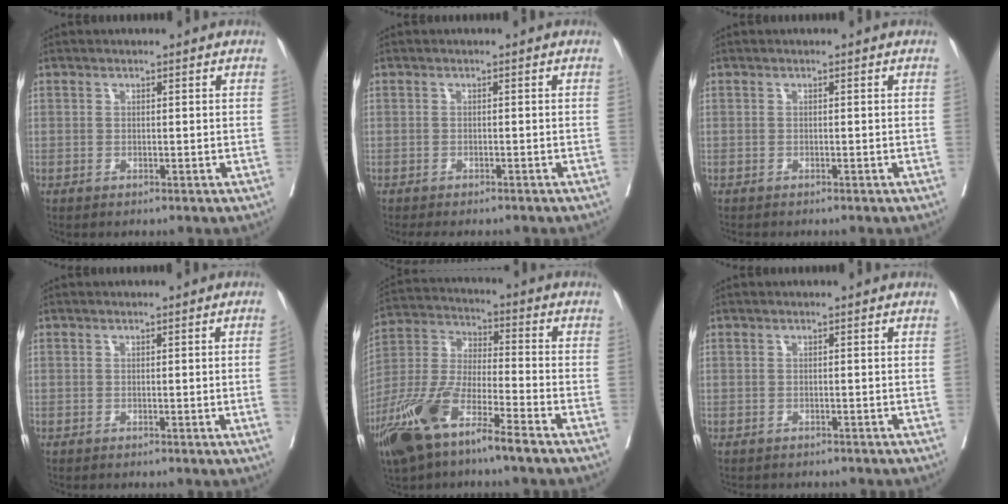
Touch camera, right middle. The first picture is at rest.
{"total": 5.5, "force": [-4.8, 1.8, 2.0], "torque": [-0.018, -0.005, -0.064]}
{"total": 1.2, "force": [-1.1, 0.3, 0.4], "torque": [-0.008, -0.002, -0.014]}
{"total": 1.7, "force": [-0.3, -0.6, 1.6], "torque": [-0.019, -0.003, -0.002]}
{"total": 14.5, "force": [-8.9, 2.7, 11.1], "torque": [-0.241, -0.024, -0.173]}
{"total": 3.3, "force": [-2.9, 1.3, 1.0], "torque": [-0.016, -0.003, -0.034]}